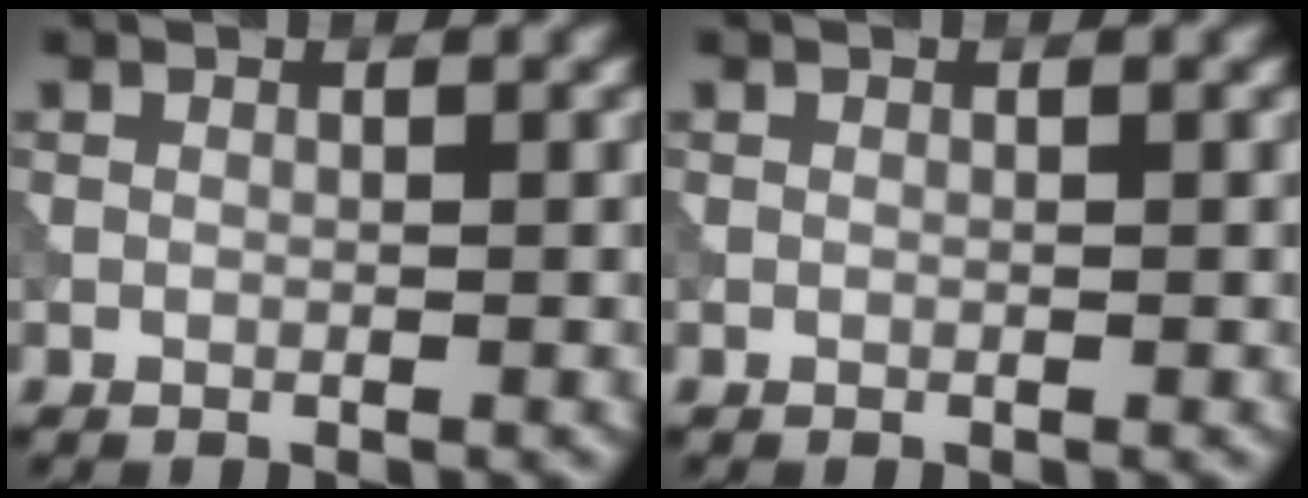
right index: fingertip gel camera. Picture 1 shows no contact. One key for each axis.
{"total": 0.0}